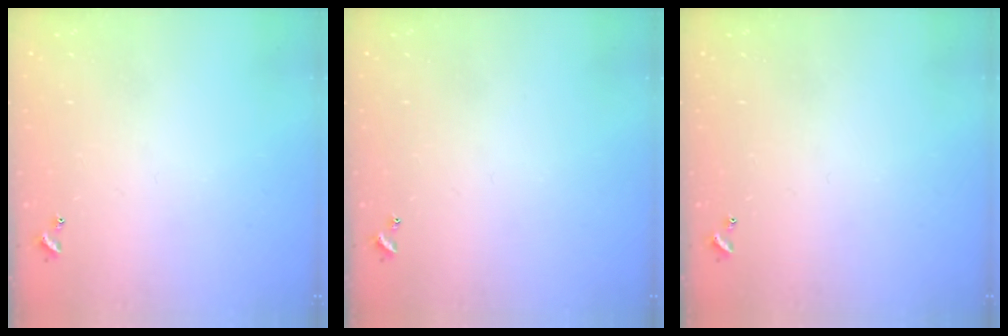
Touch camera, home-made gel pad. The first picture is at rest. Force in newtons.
{"total": 0.0}
{"total": 0.0}